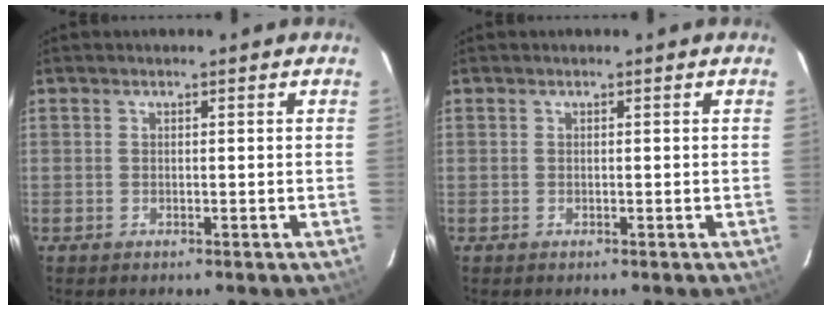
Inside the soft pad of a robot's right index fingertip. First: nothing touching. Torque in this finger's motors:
{"motor_torque": [-0.03, 0.00, 0.00, 0.00]}